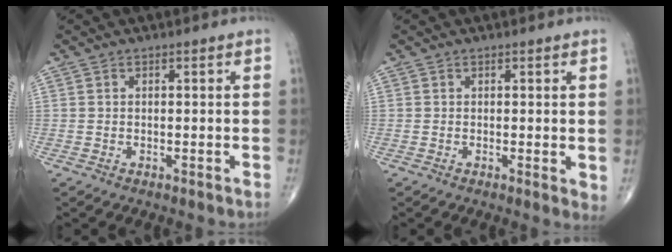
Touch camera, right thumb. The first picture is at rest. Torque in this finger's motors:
{"motor_torque": [-0.43, -0.08, 0.26, 0.19, -0.05]}